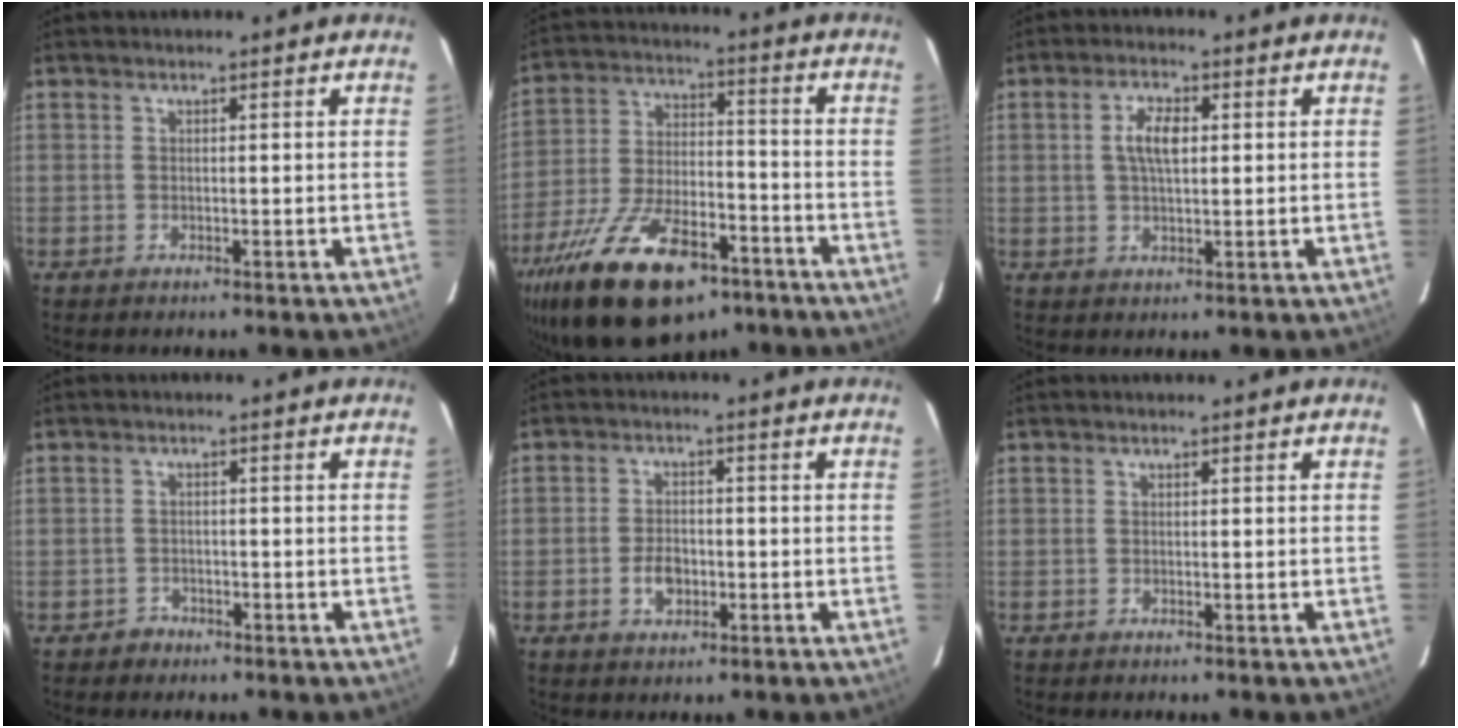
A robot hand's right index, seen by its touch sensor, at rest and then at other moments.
{"total": 24.3, "force": [-15.3, 11.0, 15.4], "torque": [-0.304, -0.025, -0.242]}
{"total": 4.9, "force": [0.9, 2.1, 4.3], "torque": [-0.081, 0.009, 0.018]}
{"total": 2.3, "force": [-1.5, 1.8, 0.0], "torque": [-0.005, 0.008, -0.022]}
{"total": 4.5, "force": [-1.5, 2.9, 3.1], "torque": [-0.060, 0.004, -0.023]}
{"total": 0.0}